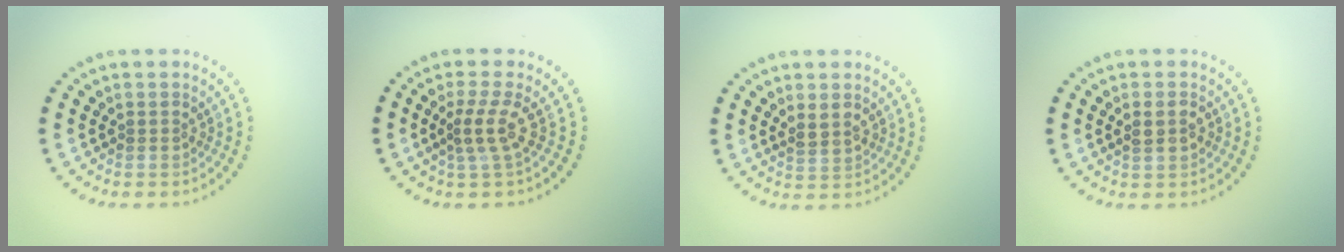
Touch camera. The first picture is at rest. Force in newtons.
{"total": 2.5, "press": 1.8, "slide": 1.8}
{"total": 1.6, "press": 1.5, "slide": 0.5}
{"total": 1.8, "press": 1.8, "slide": 0.0}